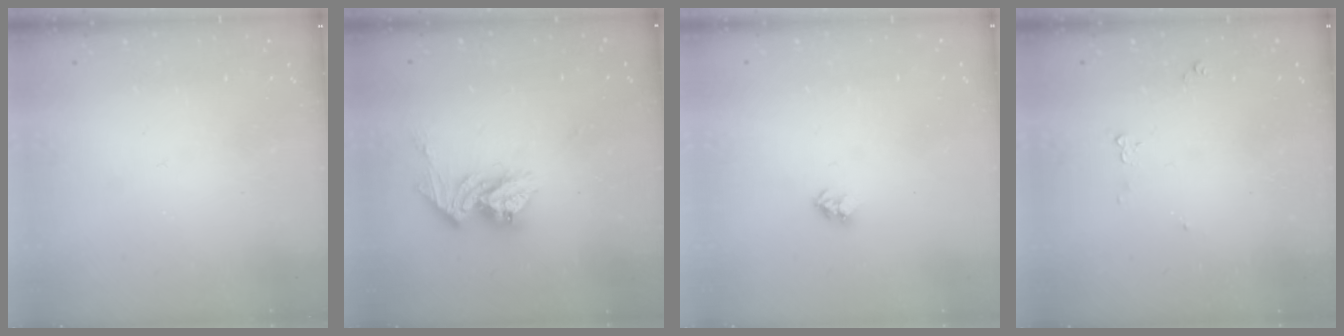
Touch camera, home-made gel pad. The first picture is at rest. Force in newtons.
{"total": 11.2, "press": 11.2, "slide": 0.9}
{"total": 2.4, "press": 2.4, "slide": 0.2}
{"total": 5.5, "press": 5.5, "slide": 0.7}